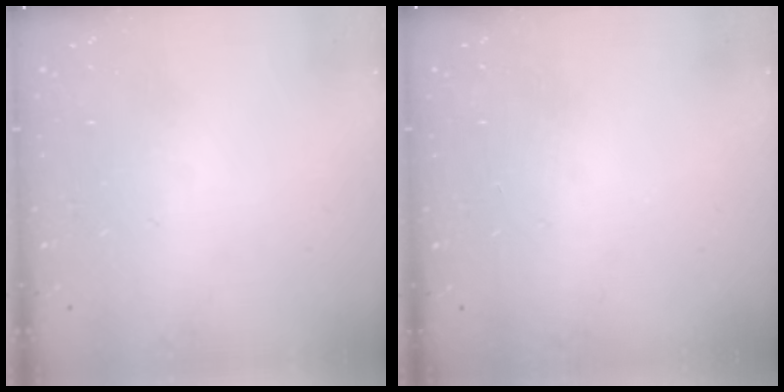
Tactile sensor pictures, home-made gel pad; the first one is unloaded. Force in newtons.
{"total": 0.0}